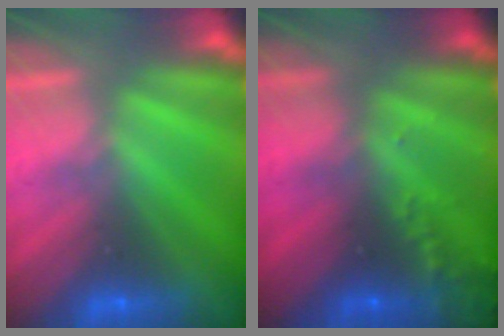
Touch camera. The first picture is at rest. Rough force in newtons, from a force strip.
{"total": 6.7}